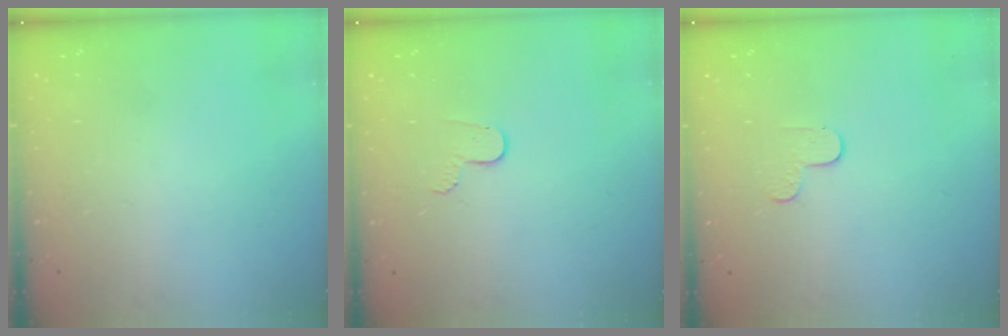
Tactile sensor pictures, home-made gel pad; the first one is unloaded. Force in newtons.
{"total": 4.9, "press": 4.8, "slide": 0.4}
{"total": 3.7, "press": 3.7, "slide": 0.4}